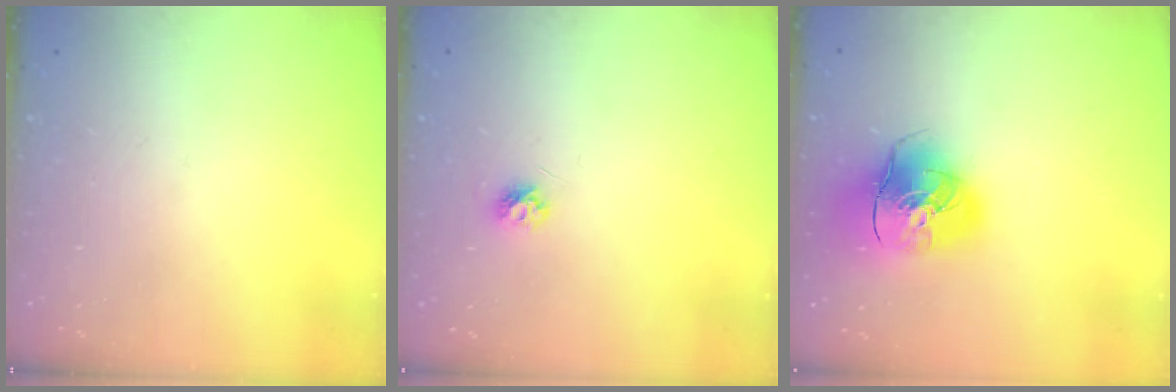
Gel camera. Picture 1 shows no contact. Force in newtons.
{"total": 3.9, "press": 3.8, "slide": 0.7}
{"total": 16.2, "press": 16.0, "slide": 2.6}